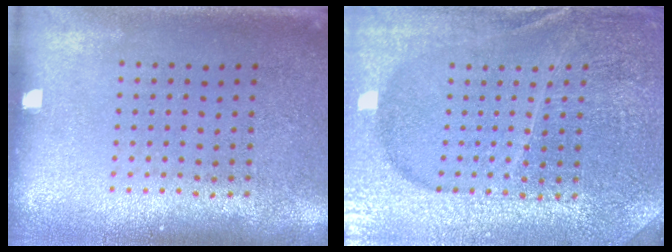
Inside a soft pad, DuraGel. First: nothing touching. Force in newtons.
{"total": 4.5, "press": 4.3, "slide": 1.5}